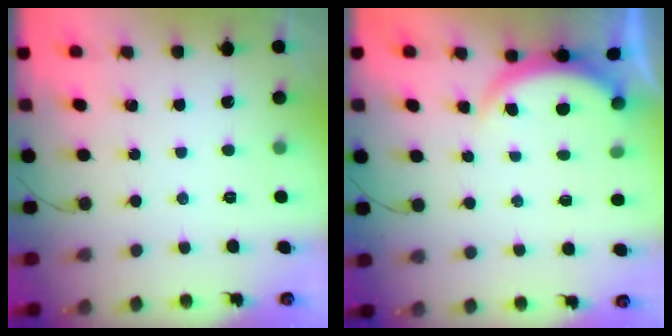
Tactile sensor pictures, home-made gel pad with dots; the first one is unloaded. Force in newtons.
{"total": 4.6, "press": 4.6, "slide": 0.4}